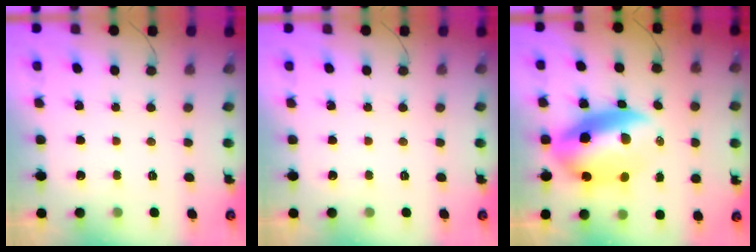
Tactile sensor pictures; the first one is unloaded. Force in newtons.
{"total": 0.0}
{"total": 14.4, "press": 14.1, "slide": 3.0}